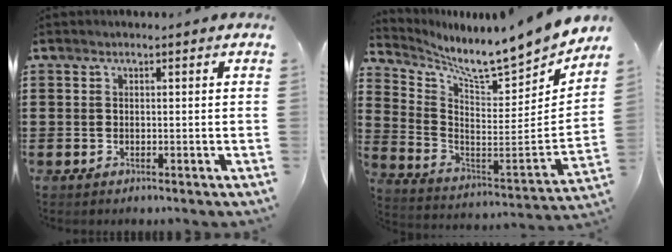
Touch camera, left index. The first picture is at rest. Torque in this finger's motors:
{"motor_torque": [0.03, -2.10, 0.18, 0.02]}